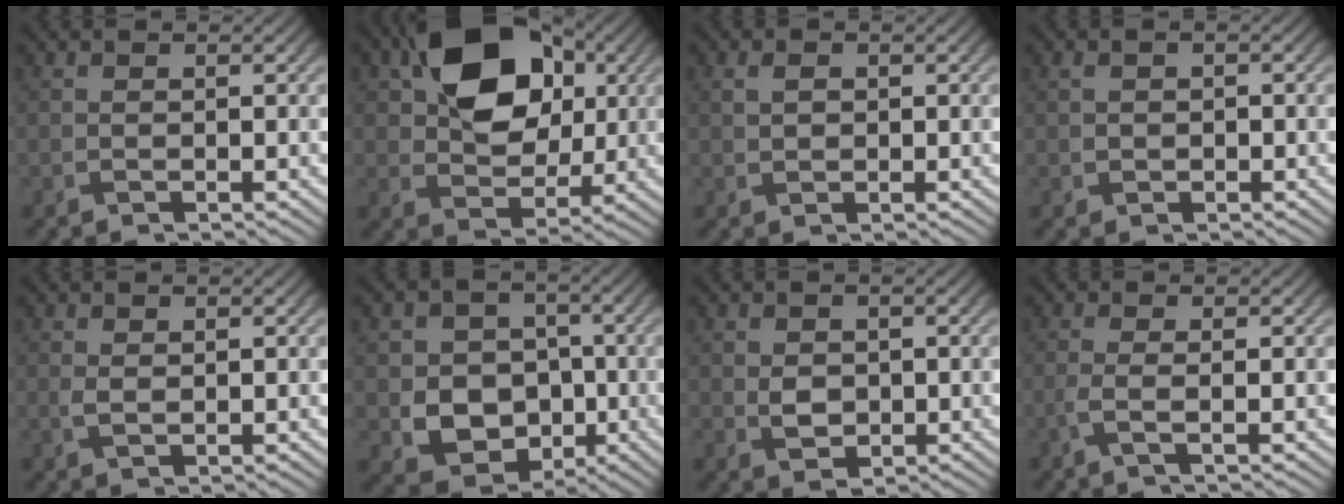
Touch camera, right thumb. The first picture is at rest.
{"total": 12.9, "force": [4.1, 9.1, 8.2], "torque": [-0.134, 0.015, 0.059]}
{"total": 1.6, "force": [0.3, 1.1, 1.1], "torque": [-0.029, 0.002, 0.008]}
{"total": 1.5, "force": [-0.1, 1.0, 1.1], "torque": [-0.026, 0.002, 0.000]}
{"total": 1.2, "force": [0.2, 0.6, 1.0], "torque": [-0.028, -0.002, 0.008]}
{"total": 9.0, "force": [-1.7, 7.7, 4.4], "torque": [-0.085, -0.020, -0.047]}
{"total": 2.5, "force": [0.1, 2.0, 1.5], "torque": [-0.035, -0.005, 0.004]}
{"total": 1.9, "force": [-0.6, 0.2, 1.8], "torque": [-0.038, 0.006, -0.021]}